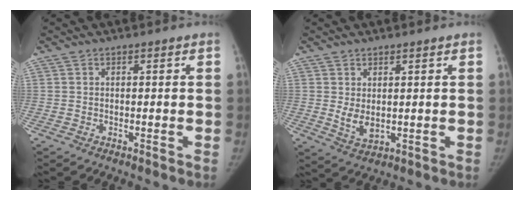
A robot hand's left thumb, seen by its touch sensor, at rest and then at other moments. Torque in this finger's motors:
{"motor_torque": [-0.10, 0.16, 0.45, -0.18, 0.02]}